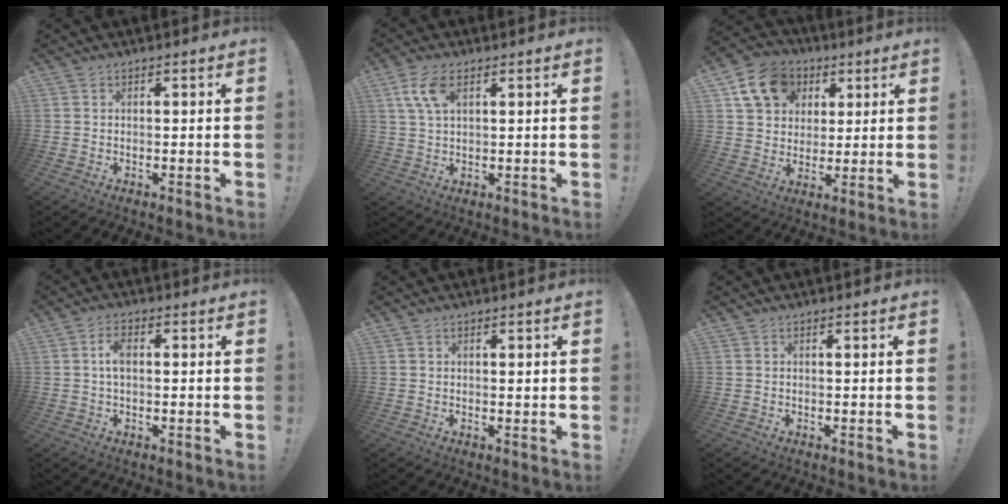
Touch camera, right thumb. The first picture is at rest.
{"total": 7.3, "force": [2.9, 3.5, 5.7], "torque": [-0.110, 0.001, 0.053]}
{"total": 14.1, "force": [6.0, 11.2, 6.2], "torque": [-0.083, -0.021, 0.117]}
{"total": 3.9, "force": [0.3, 2.1, 3.3], "torque": [-0.054, 0.004, 0.002]}
{"total": 0.6, "force": [0.3, 0.3, 0.4], "torque": [-0.001, -0.002, 0.004]}
{"total": 0.0}